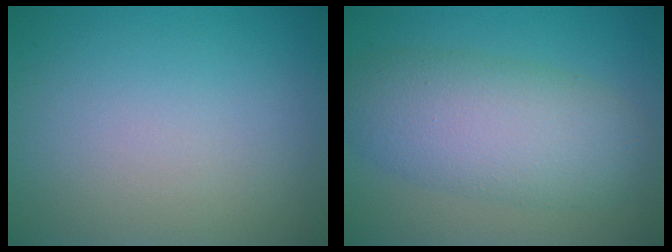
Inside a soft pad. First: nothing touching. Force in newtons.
{"total": 7.2, "press": 7.2, "slide": 0.2}